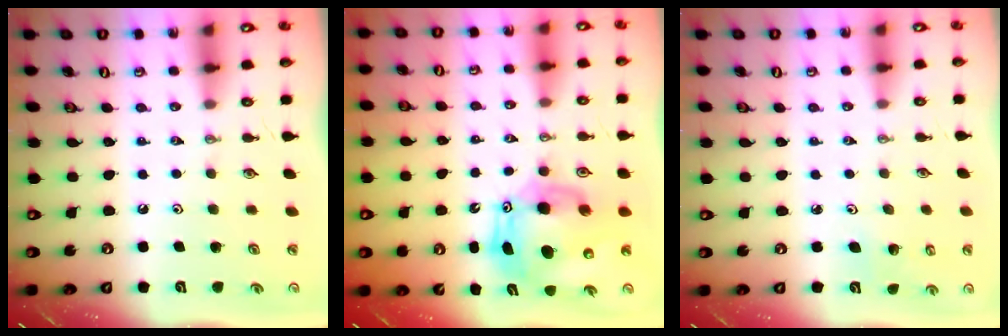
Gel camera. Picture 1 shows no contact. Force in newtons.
{"total": 13.1, "press": 13.0, "slide": 2.1}
{"total": 2.9, "press": 2.8, "slide": 0.3}